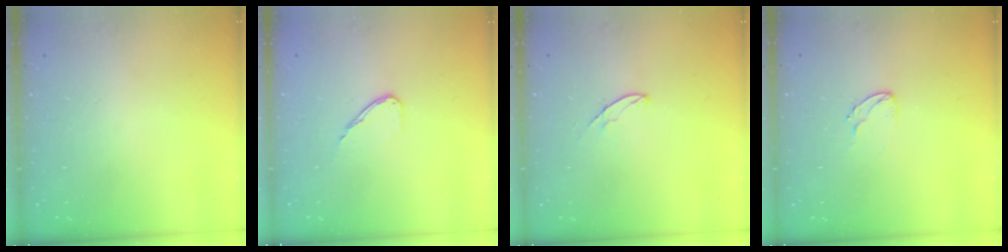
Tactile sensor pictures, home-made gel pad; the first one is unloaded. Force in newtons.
{"total": 6.6, "press": 6.6, "slide": 0.5}
{"total": 4.2, "press": 4.2, "slide": 0.4}
{"total": 4.4, "press": 4.4, "slide": 0.4}